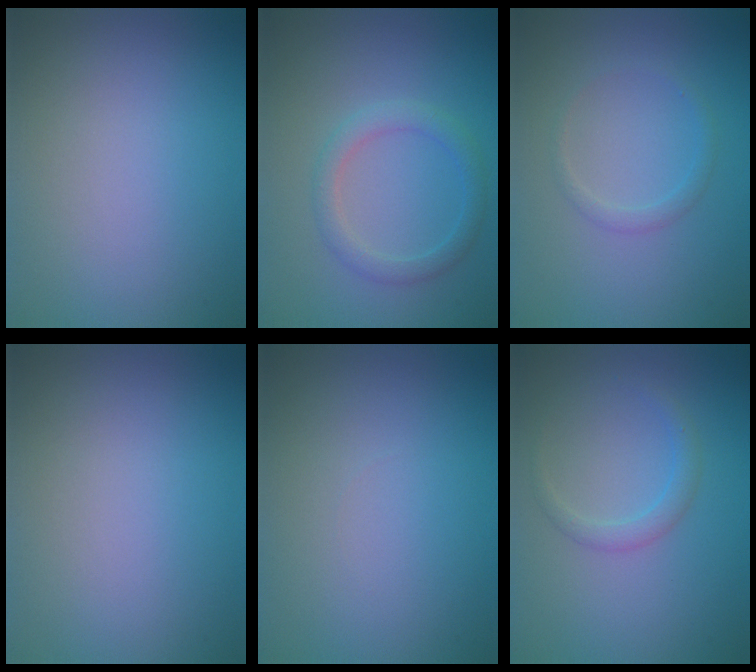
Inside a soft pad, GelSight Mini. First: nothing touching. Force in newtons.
{"total": 2.3, "press": 2.3, "slide": 0.1}
{"total": 1.1, "press": 1.1, "slide": 0.0}
{"total": 0.0}
{"total": 0.0}
{"total": 1.5, "press": 1.5, "slide": 0.1}